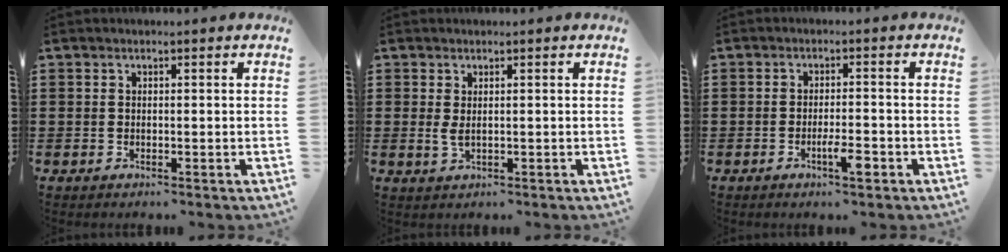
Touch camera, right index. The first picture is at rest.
{"total": 1.7, "force": [0.4, 0.4, 1.6], "torque": [-0.040, -0.005, 0.005]}
{"total": 3.8, "force": [-2.0, 0.7, 3.2], "torque": [-0.058, -0.003, -0.036]}